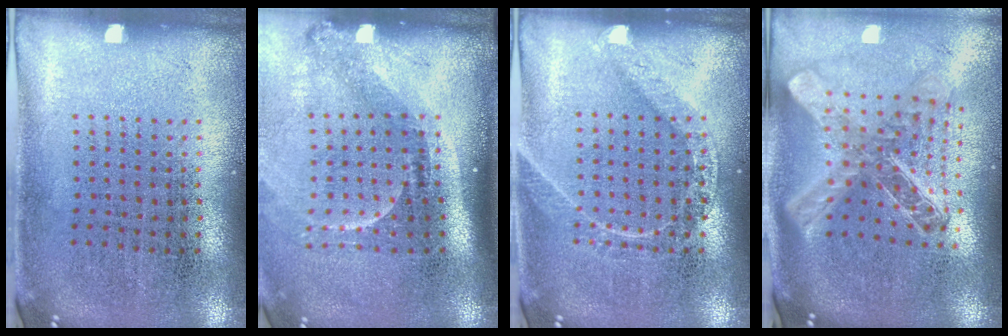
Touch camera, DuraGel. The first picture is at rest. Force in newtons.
{"total": 2.2, "press": 1.5, "slide": 1.6}
{"total": 1.8, "press": 1.8, "slide": 0.3}
{"total": 2.6, "press": 2.0, "slide": 1.6}